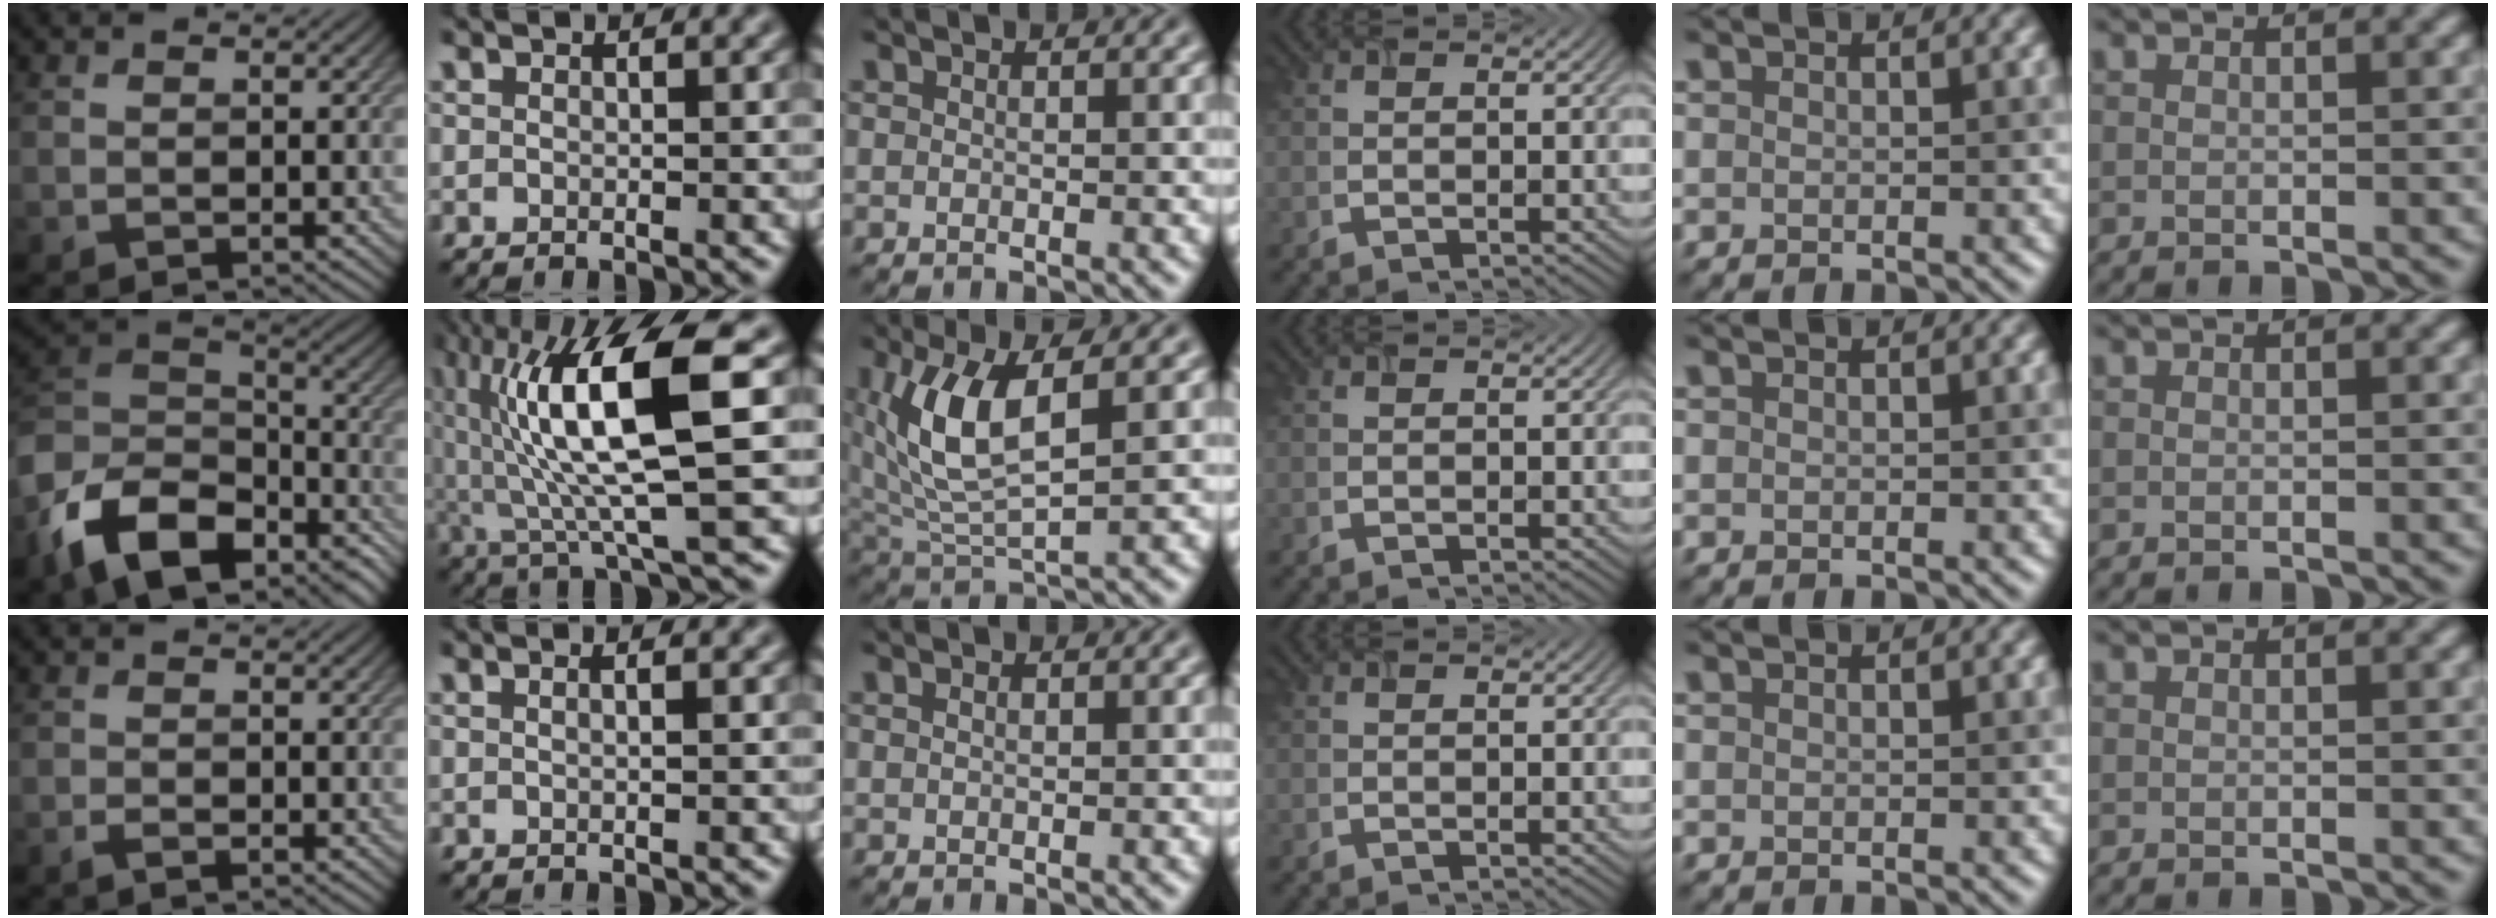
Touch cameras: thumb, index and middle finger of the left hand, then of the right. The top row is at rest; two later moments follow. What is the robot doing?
{"motion": "lift_and_place", "object": "timer"}